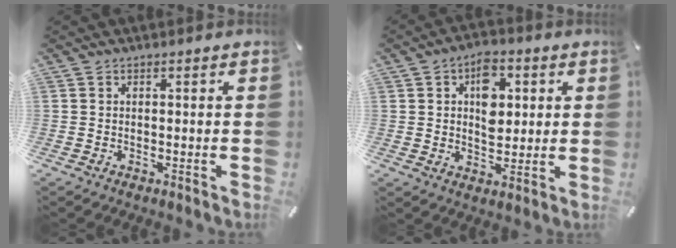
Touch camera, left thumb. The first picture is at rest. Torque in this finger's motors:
{"motor_torque": [0.24, 0.20, 0.50, 0.21, 0.09]}